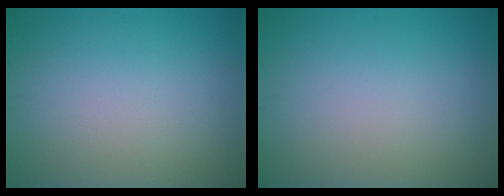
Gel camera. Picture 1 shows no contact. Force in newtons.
{"total": 0.0}